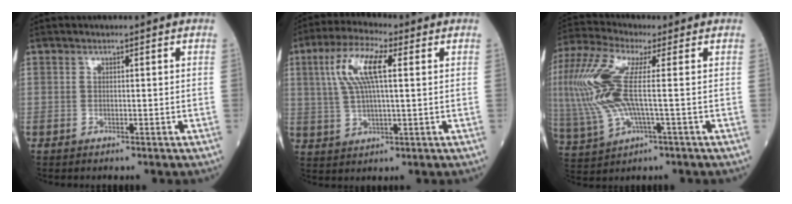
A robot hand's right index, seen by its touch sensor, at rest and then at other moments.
{"total": 9.8, "force": [2.7, 2.3, 9.1], "torque": [-0.193, 0.018, 0.053]}
{"total": 15.9, "force": [1.2, 4.4, 15.2], "torque": [-0.375, 0.012, 0.024]}